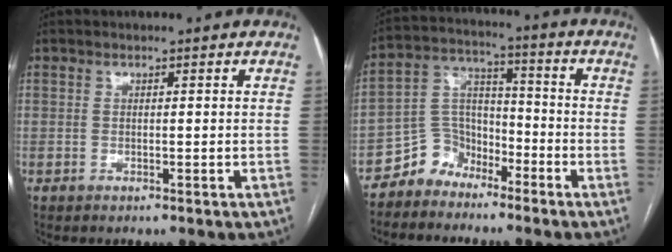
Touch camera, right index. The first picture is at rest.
{"total": 7.1, "force": [-5.3, 4.7, 0.5], "torque": [-0.001, 0.038, -0.100]}